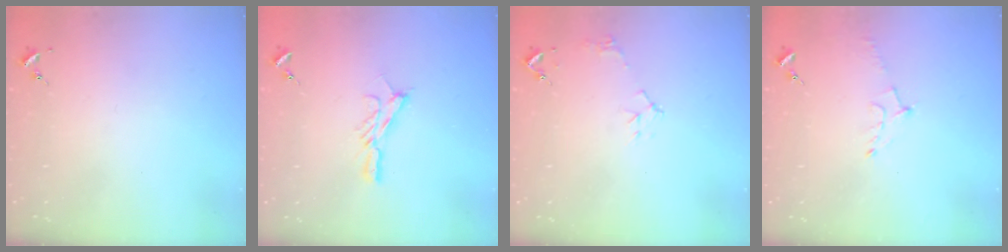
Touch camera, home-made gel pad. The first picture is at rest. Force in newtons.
{"total": 8.3, "press": 8.3, "slide": 0.6}
{"total": 5.3, "press": 5.3, "slide": 0.7}
{"total": 5.6, "press": 5.5, "slide": 1.0}